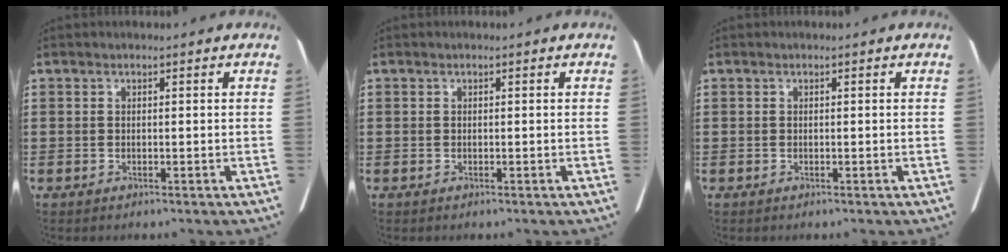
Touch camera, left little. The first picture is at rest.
{"total": 0.0}
{"total": 0.0}